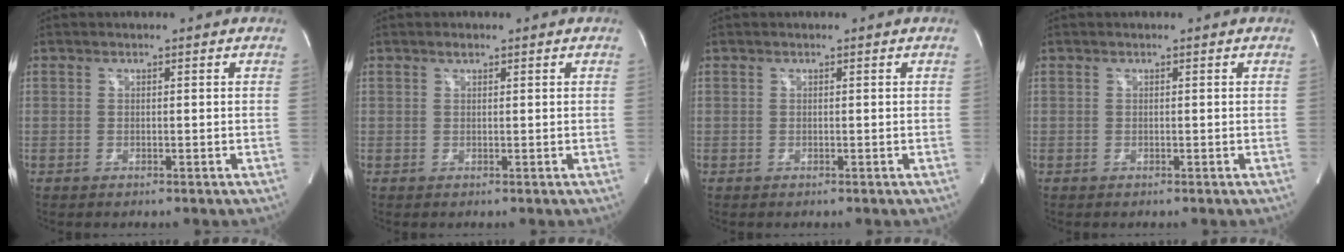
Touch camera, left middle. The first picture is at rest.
{"total": 0.7, "force": [0.6, 0.3, 0.3], "torque": [-0.008, 0.000, 0.010]}
{"total": 0.0}
{"total": 0.0}